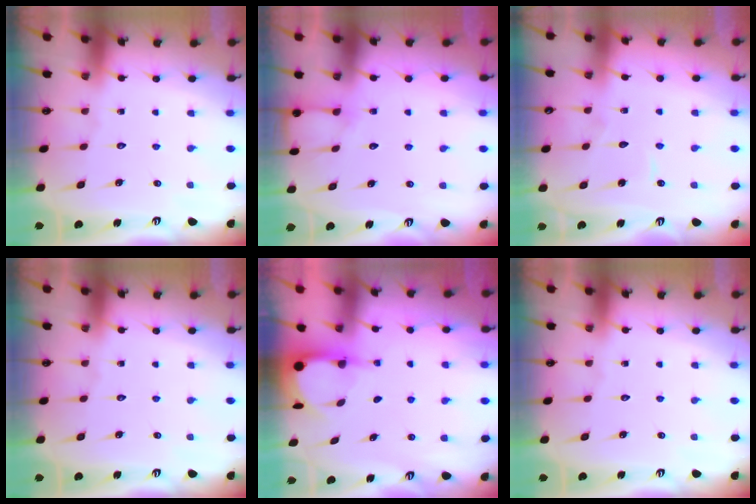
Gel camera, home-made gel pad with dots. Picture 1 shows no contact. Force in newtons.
{"total": 5.6, "press": 5.6, "slide": 0.6}
{"total": 2.9, "press": 2.9, "slide": 0.2}
{"total": 0.0}
{"total": 3.9, "press": 3.9, "slide": 0.3}
{"total": 0.0}